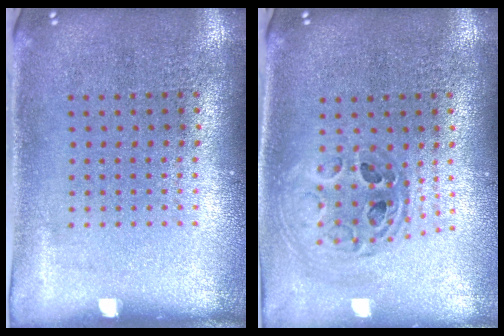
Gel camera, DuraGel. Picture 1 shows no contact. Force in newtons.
{"total": 1.0, "press": 0.9, "slide": 0.3}